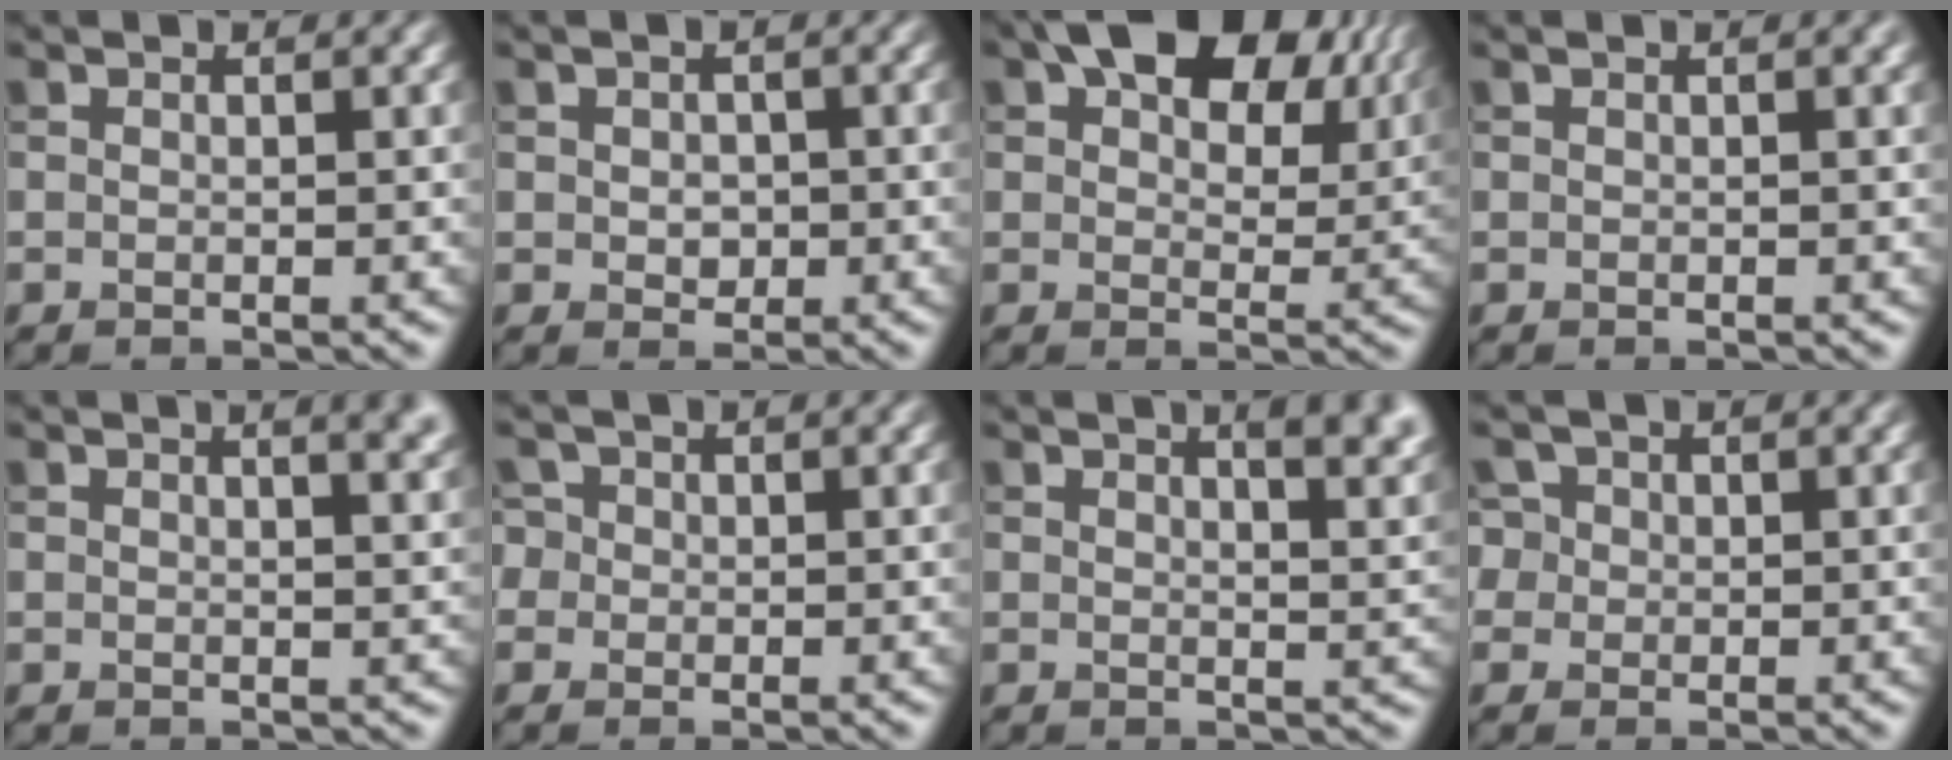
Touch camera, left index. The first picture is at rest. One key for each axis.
{"total": 1.2, "fx": -0.3, "fy": 1.0, "fz": 0.6, "tx": -0.015, "ty": -0.001, "tz": -0.005}
{"total": 11.2, "fx": 5.8, "fy": 6.1, "fz": 7.4, "tx": -0.107, "ty": 0.012, "tz": 0.094}
{"total": 1.0, "fx": 0.6, "fy": 0.0, "fz": 0.8, "tx": -0.009, "ty": 0.002, "tz": 0.009}
{"total": 5.1, "fx": 3.0, "fy": 2.1, "fz": 3.6, "tx": -0.007, "ty": 0.028, "tz": 0.016}
{"total": 2.5, "fx": 0.5, "fy": 2.4, "fz": 0.8, "tx": -0.009, "ty": 0.019, "tz": -0.007}
{"total": 7.0, "fx": 4.0, "fy": 2.8, "fz": 5.0, "tx": -0.026, "ty": 0.033, "tz": 0.033}
{"total": 3.4, "fx": 0.9, "fy": 3.0, "fz": 1.2, "tx": -0.028, "ty": 0.021, "tz": 0.002}